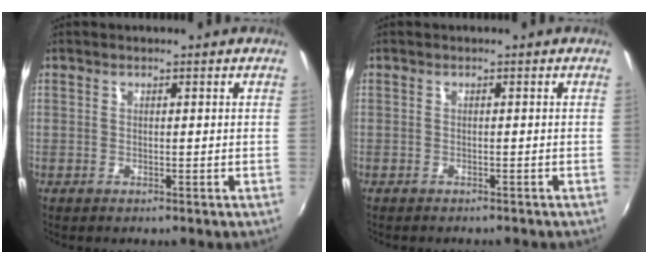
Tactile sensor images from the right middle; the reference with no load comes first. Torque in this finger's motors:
{"motor_torque": [0.92, -1.22, 0.08, 0.03]}